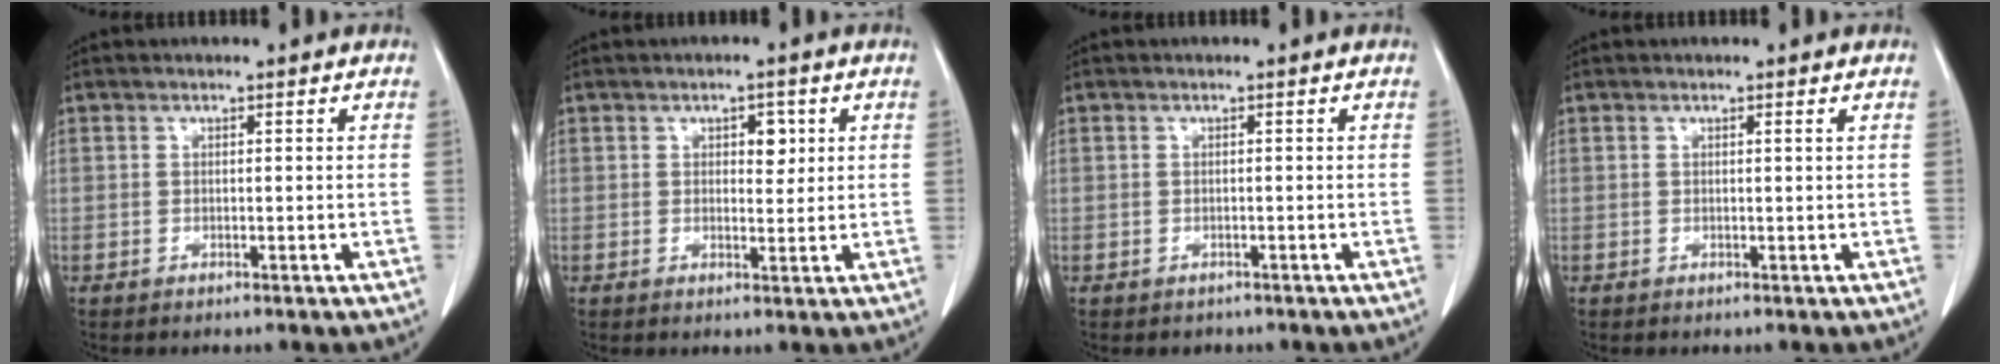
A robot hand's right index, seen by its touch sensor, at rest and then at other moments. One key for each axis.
{"total": 2.9, "fx": 1.0, "fy": 1.6, "fz": 2.1, "tx": -0.024, "ty": 0.002, "tz": 0.014}
{"total": 1.2, "fx": -0.6, "fy": 1.0, "fz": -0.1, "tx": -0.005, "ty": 0.004, "tz": -0.007}
{"total": 0.0}